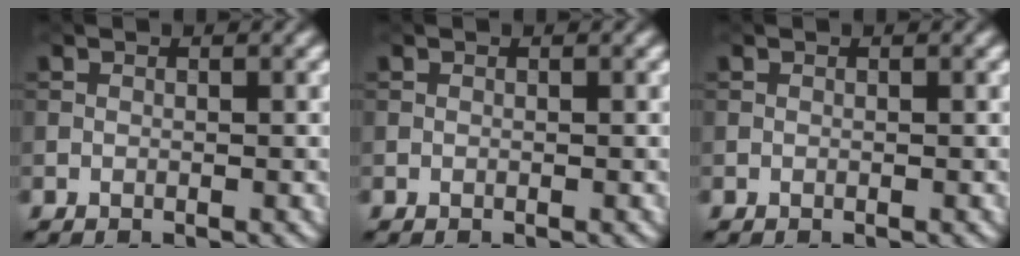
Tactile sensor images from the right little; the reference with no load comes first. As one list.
[{"total": 0.0}, {"total": 0.0}]